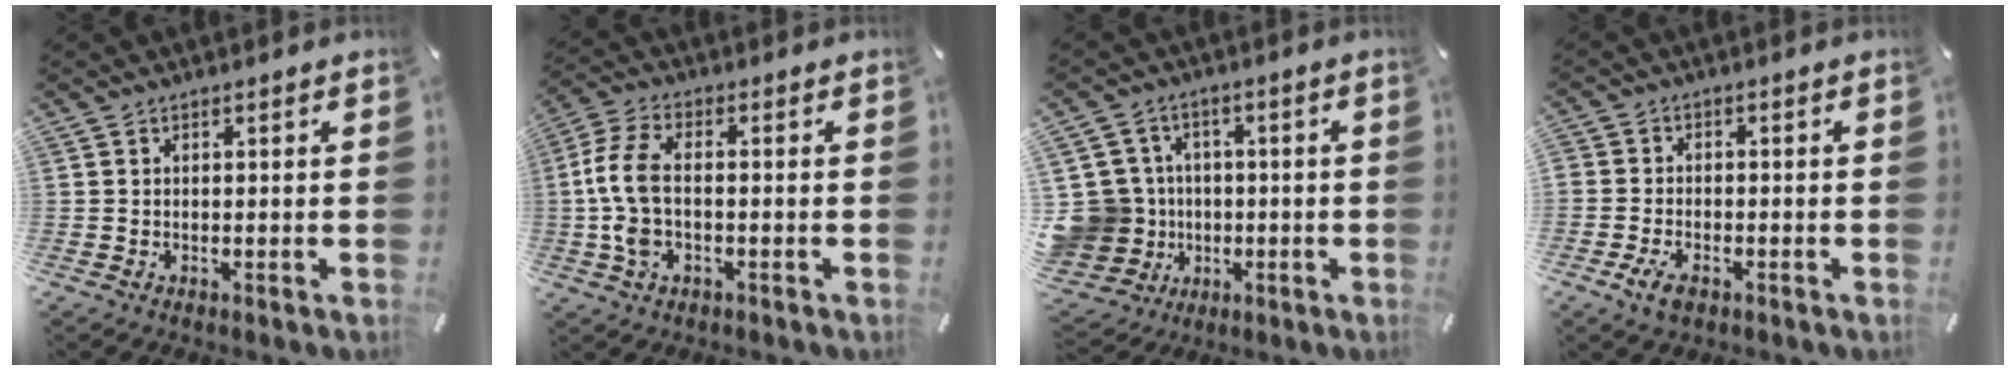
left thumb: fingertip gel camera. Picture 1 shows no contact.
{"total": 8.7, "force": [-0.9, 4.6, 7.4], "torque": [-0.165, -0.001, -0.018]}
{"total": 12.8, "force": [-1.1, 12.1, 4.0], "torque": [-0.116, 0.010, -0.016]}
{"total": 4.4, "force": [-2.4, 3.0, 2.2], "torque": [-0.053, 0.008, -0.047]}